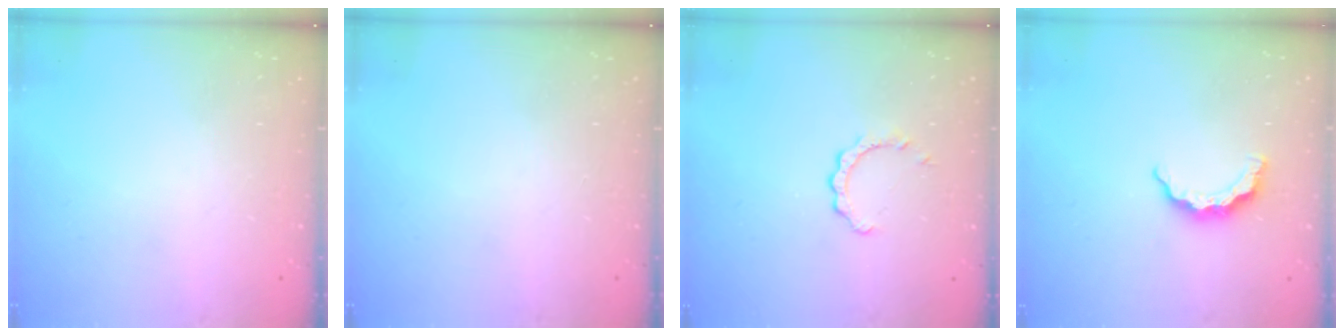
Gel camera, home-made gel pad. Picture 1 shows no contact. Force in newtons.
{"total": 0.0}
{"total": 2.1, "press": 2.1, "slide": 0.2}
{"total": 6.4, "press": 6.4, "slide": 0.8}